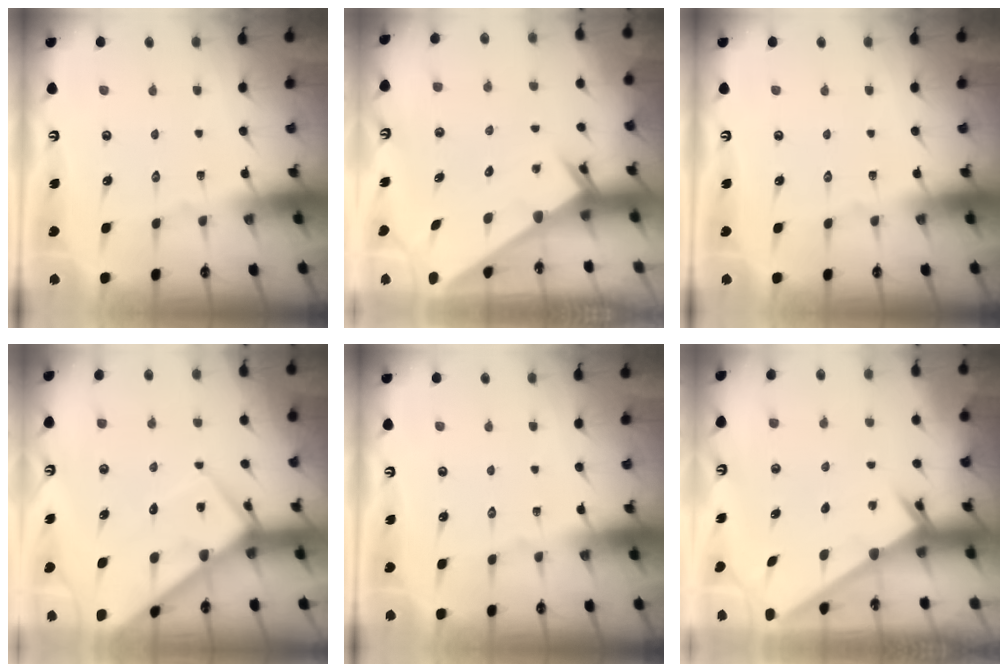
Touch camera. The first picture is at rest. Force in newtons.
{"total": 2.3, "press": 2.3, "slide": 0.1}
{"total": 0.0}
{"total": 7.7, "press": 7.7, "slide": 0.7}
{"total": 0.0}
{"total": 2.6, "press": 2.6, "slide": 0.2}